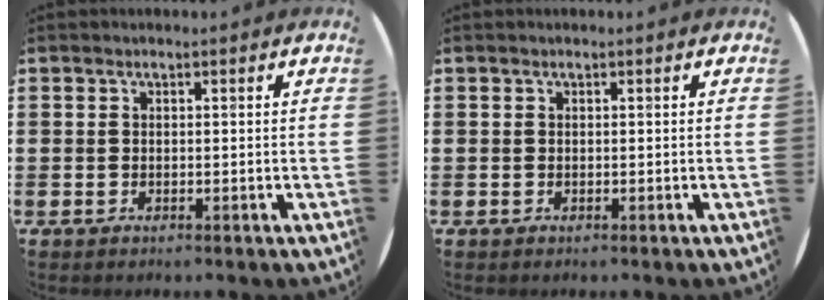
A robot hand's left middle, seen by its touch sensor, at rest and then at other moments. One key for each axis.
{"total": 0.0}